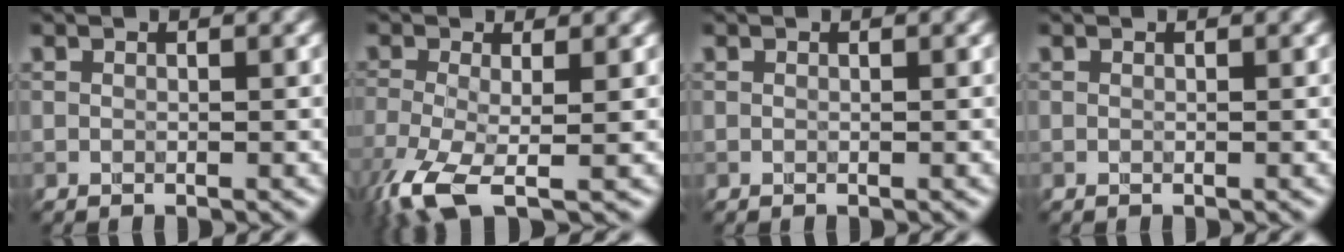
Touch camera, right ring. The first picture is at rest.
{"total": 6.3, "force": [-3.4, 1.9, 5.0], "torque": [-0.117, -0.019, -0.074]}
{"total": 0.0}
{"total": 0.0}